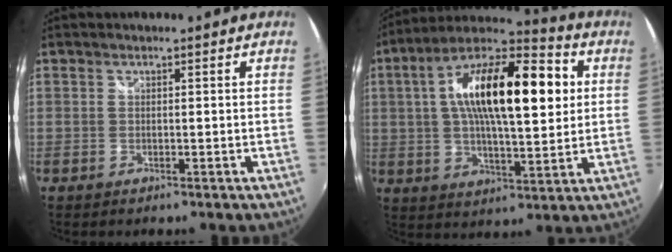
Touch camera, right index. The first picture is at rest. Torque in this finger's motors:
{"motor_torque": [1.32, 0.46, 0.62, 0.21]}